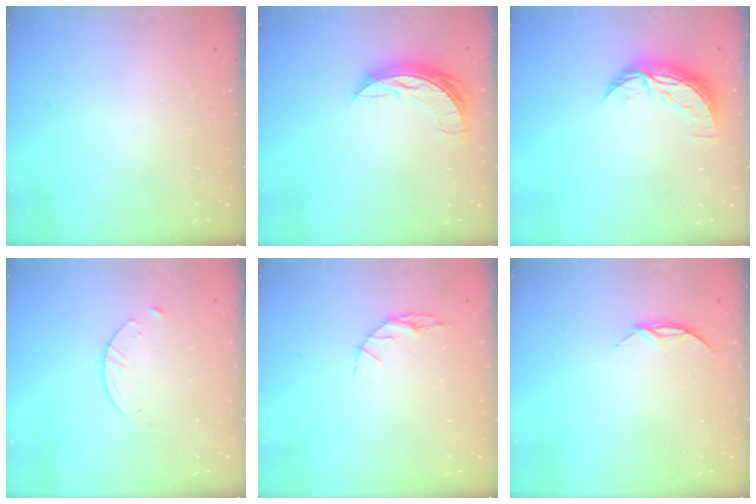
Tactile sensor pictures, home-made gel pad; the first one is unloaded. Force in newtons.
{"total": 7.0, "press": 7.0, "slide": 0.7}
{"total": 8.6, "press": 8.6, "slide": 0.1}
{"total": 4.3, "press": 4.3, "slide": 0.5}
{"total": 4.4, "press": 4.4, "slide": 0.5}
{"total": 4.3, "press": 4.3, "slide": 0.5}